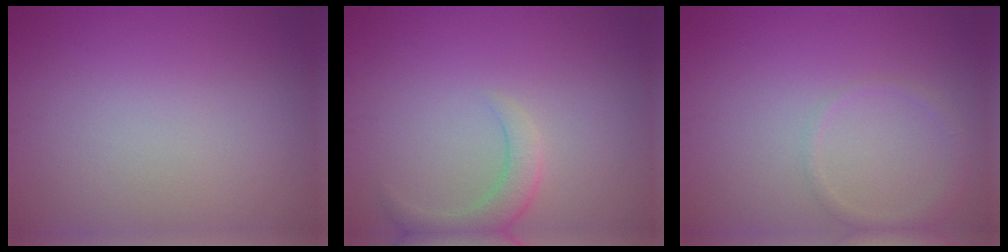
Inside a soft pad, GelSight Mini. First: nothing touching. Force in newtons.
{"total": 2.7, "press": 2.7, "slide": 0.2}
{"total": 1.4, "press": 1.4, "slide": 0.1}